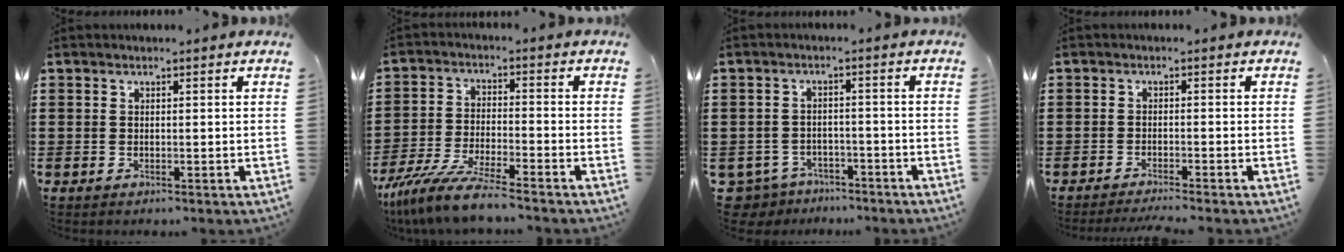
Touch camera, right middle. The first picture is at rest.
{"total": 7.8, "force": [-7.0, -0.1, 3.5], "torque": [-0.081, -0.010, -0.138]}
{"total": 3.8, "force": [-3.6, 1.1, 0.2], "torque": [-0.025, 0.000, -0.081]}
{"total": 1.5, "force": [-1.4, -0.2, 0.5], "torque": [-0.007, 0.001, -0.028]}